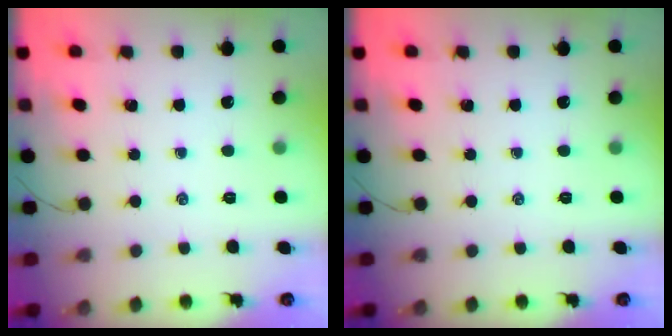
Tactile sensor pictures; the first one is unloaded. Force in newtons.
{"total": 0.0}